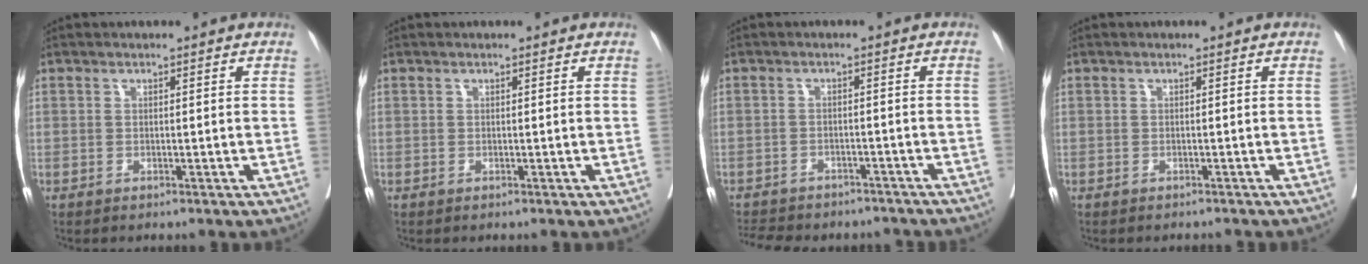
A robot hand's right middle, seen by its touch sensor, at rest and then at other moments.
{"total": 0.0}
{"total": 12.8, "force": [-11.3, 4.6, 4.0], "torque": [-0.088, 0.004, -0.141]}
{"total": 2.5, "force": [-2.4, 0.4, 0.5], "torque": [-0.005, -0.004, -0.032]}